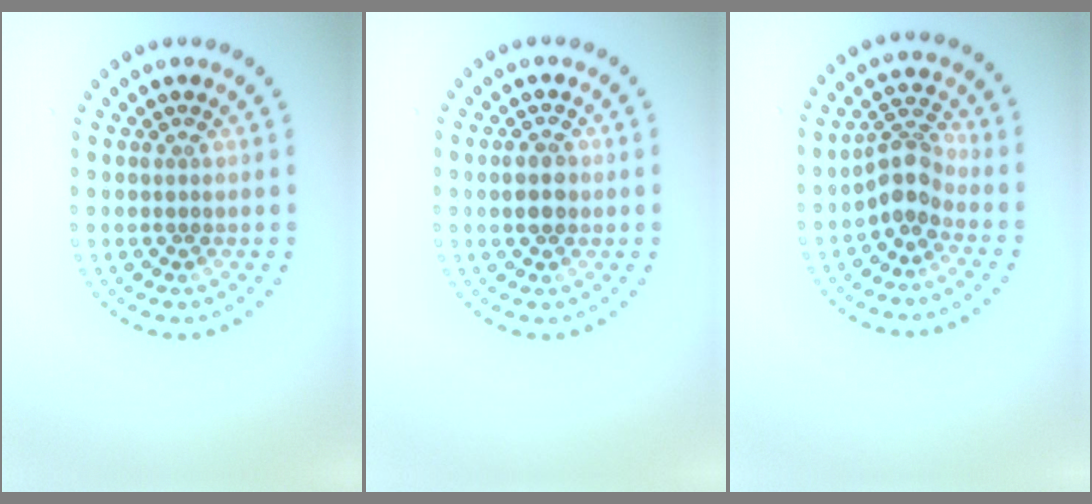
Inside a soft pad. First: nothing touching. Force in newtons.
{"total": 2.4, "press": 2.4, "slide": 0.1}
{"total": 2.9, "press": 2.2, "slide": 1.9}